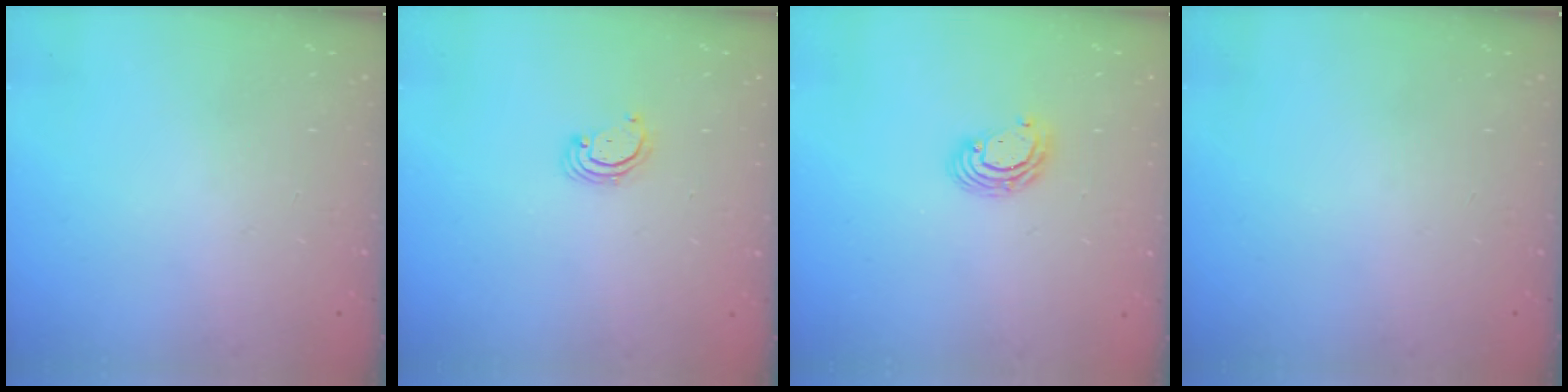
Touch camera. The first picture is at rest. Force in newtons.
{"total": 2.3, "press": 2.3, "slide": 0.2}
{"total": 5.6, "press": 5.6, "slide": 0.3}
{"total": 0.0}